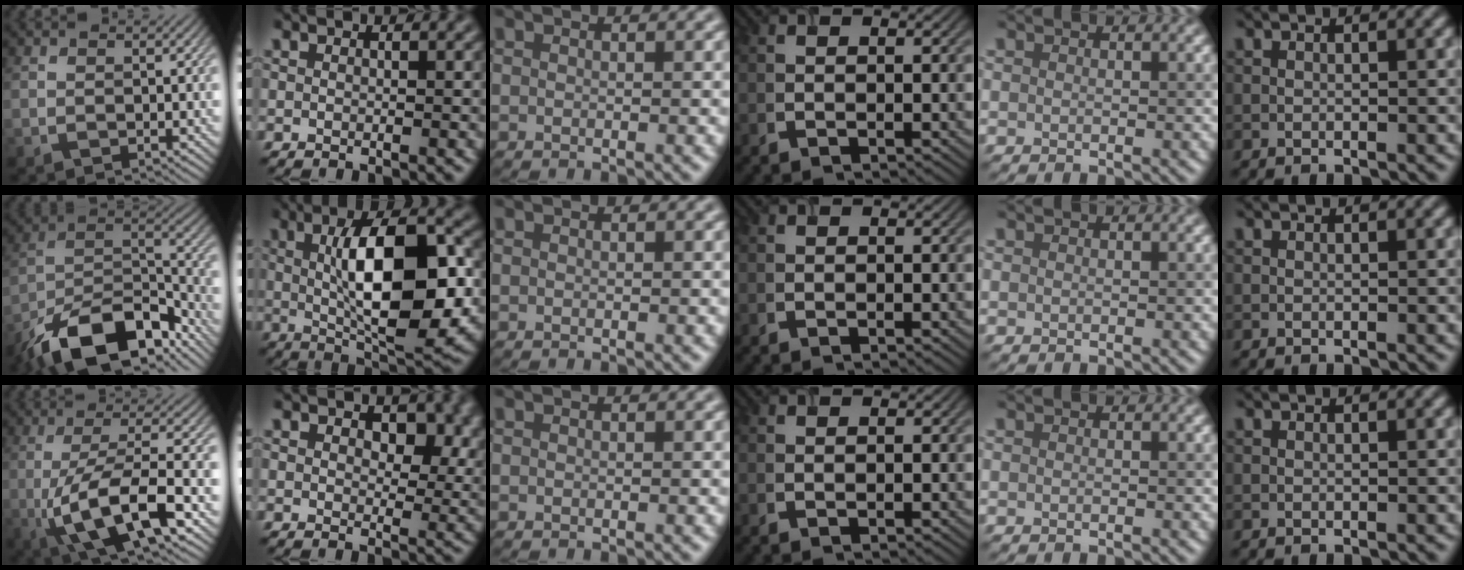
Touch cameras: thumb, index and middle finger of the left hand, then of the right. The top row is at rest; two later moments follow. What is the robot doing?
{"motion": "extract", "object": "airpods case & airpods"}